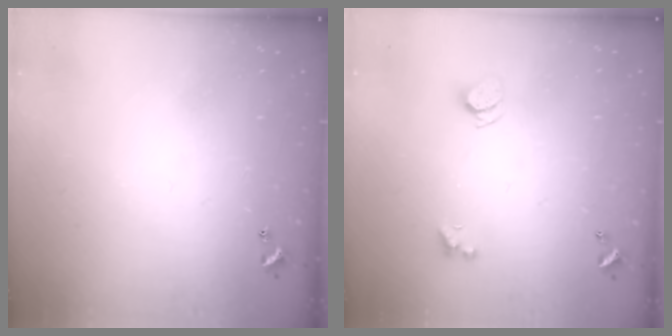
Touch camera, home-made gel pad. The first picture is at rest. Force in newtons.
{"total": 2.5, "press": 2.5, "slide": 0.6}